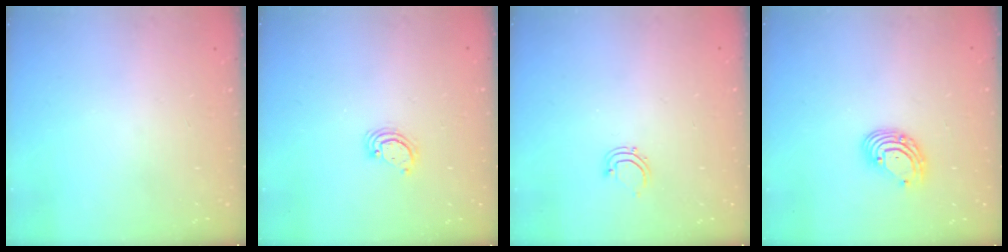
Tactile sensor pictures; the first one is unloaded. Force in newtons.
{"total": 2.6, "press": 2.6, "slide": 0.3}
{"total": 3.9, "press": 3.8, "slide": 0.7}
{"total": 6.5, "press": 6.4, "slide": 0.8}